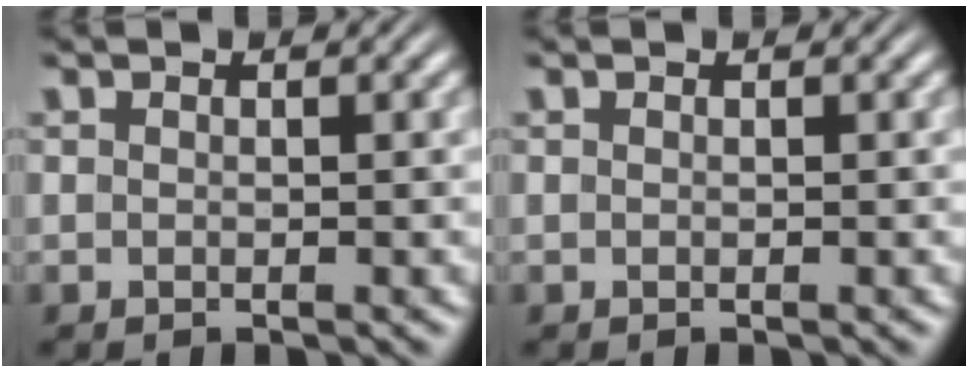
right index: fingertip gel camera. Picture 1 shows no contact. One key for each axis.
{"total": 0.0}